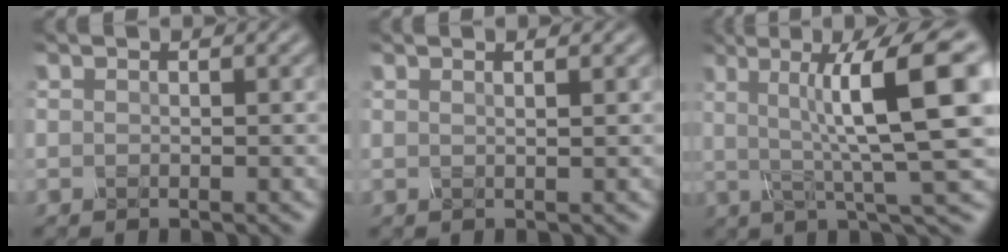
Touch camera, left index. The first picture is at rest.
{"total": 1.9, "force": [1.0, 0.9, 1.4], "torque": [0.005, 0.005, -0.012]}
{"total": 11.2, "force": [1.6, 2.3, 10.8], "torque": [-0.152, 0.011, 0.023]}